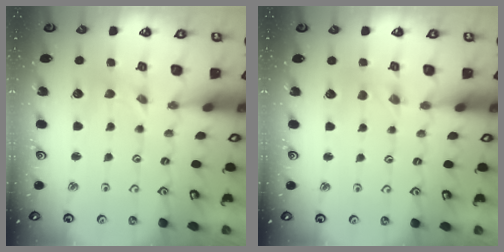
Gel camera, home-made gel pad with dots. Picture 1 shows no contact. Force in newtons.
{"total": 0.0}